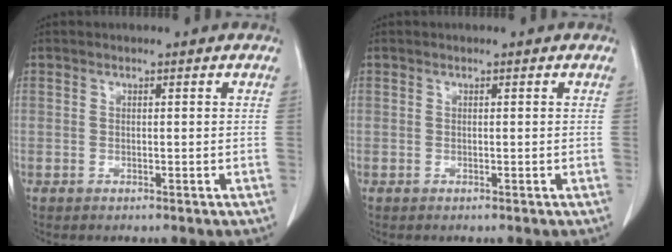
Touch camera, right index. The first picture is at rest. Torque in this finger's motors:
{"motor_torque": [0.00, 0.00, 0.00, 0.00]}